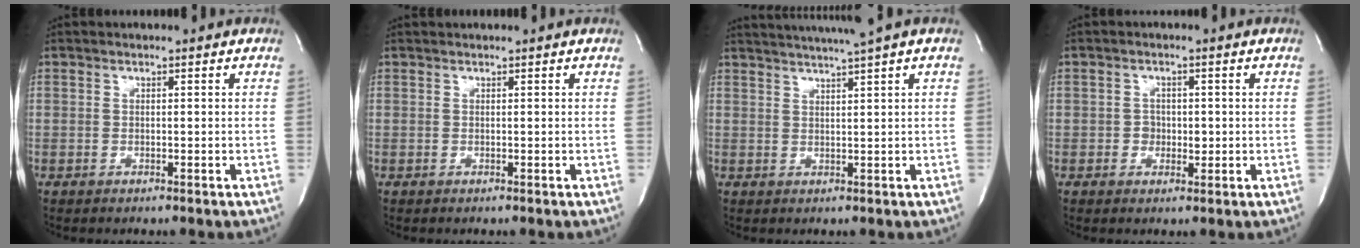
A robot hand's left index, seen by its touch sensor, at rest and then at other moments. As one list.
[{"total": 1.2, "force": [1.2, -0.2, 0.2], "torque": [-0.012, 0.010, 0.016]}, {"total": 7.3, "force": [6.1, -1.7, 3.6], "torque": [-0.058, 0.007, 0.084]}, {"total": 2.1, "force": [-0.2, 1.8, 1.0], "torque": [-0.012, -0.001, -0.003]}]